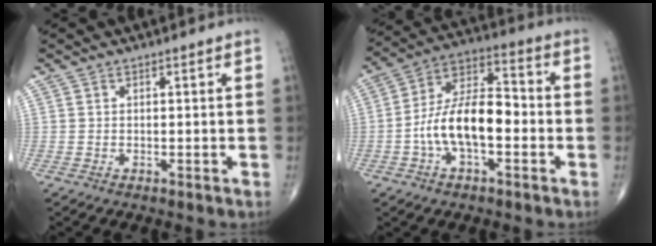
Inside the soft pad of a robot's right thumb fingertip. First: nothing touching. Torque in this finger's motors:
{"motor_torque": [0.94, 0.93, 1.08, 0.00, 0.25]}